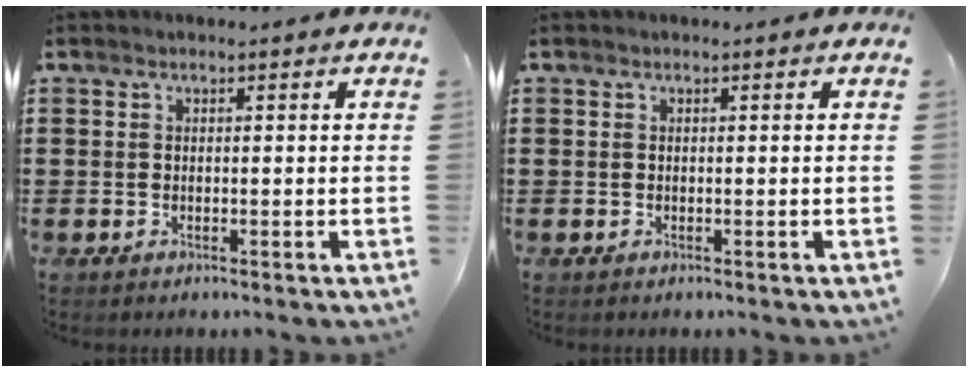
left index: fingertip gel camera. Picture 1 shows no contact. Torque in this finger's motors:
{"motor_torque": [0.00, 0.00, -0.01, 0.00]}